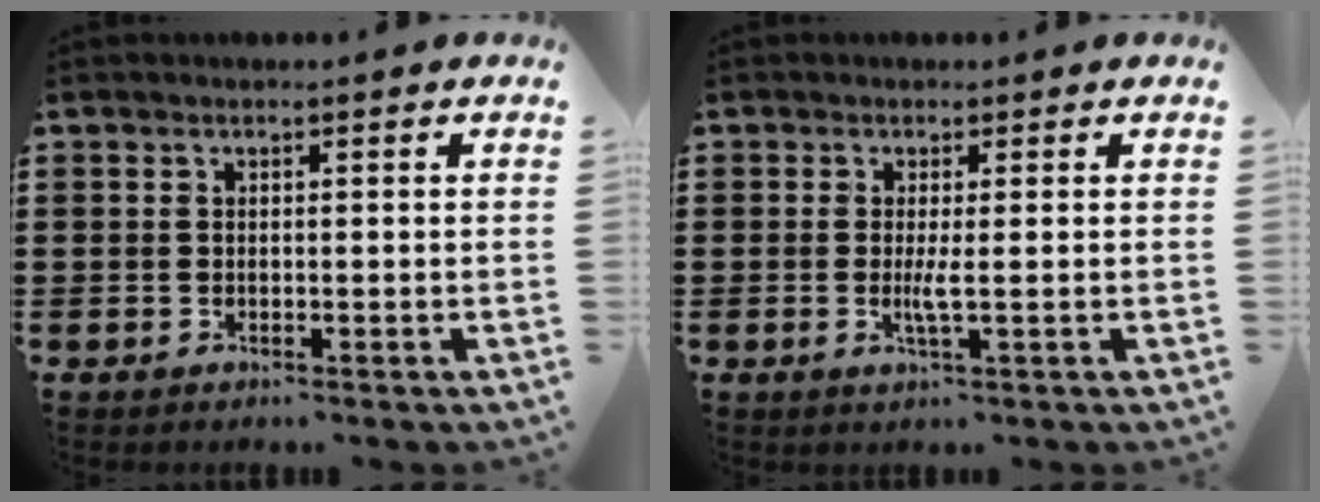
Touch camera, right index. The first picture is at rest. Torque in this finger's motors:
{"motor_torque": [0.31, 0.26, 0.07, 0.04]}